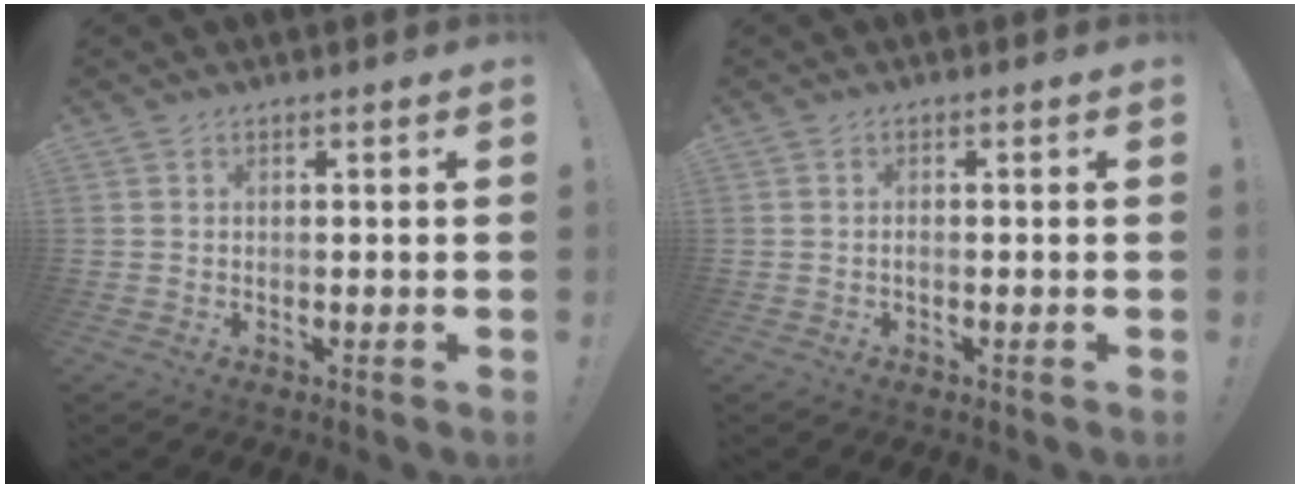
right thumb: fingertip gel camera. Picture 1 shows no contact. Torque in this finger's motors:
{"motor_torque": [-0.24, 0.00, 0.26, -0.06, 0.03]}